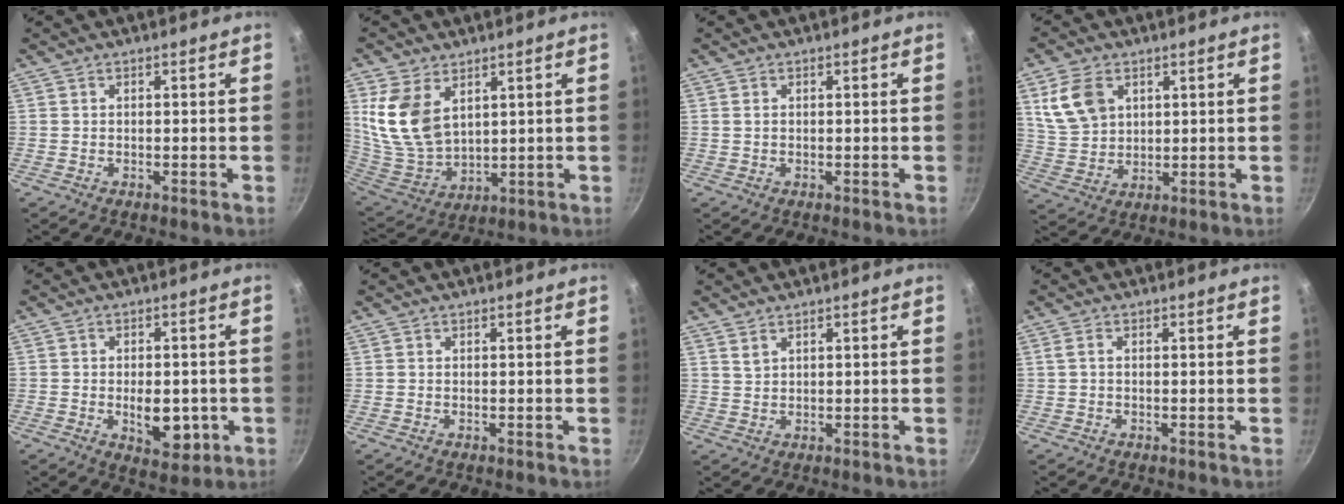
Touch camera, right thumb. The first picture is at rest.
{"total": 13.7, "force": [5.1, 8.7, 9.2], "torque": [-0.172, -0.036, 0.118]}
{"total": 0.7, "force": [0.1, 0.5, 0.4], "torque": [-0.007, 0.002, 0.002]}
{"total": 9.5, "force": [3.7, 6.6, 5.7], "torque": [-0.098, -0.011, 0.083]}
{"total": 8.5, "force": [-1.8, 5.1, 6.6], "torque": [-0.062, -0.005, -0.018]}
{"total": 0.0}
{"total": 1.6, "force": [1.2, 0.8, 0.8], "torque": [-0.016, -0.005, 0.026]}
{"total": 1.2, "force": [0.1, 0.6, 1.0], "torque": [-0.026, 0.006, 0.001]}